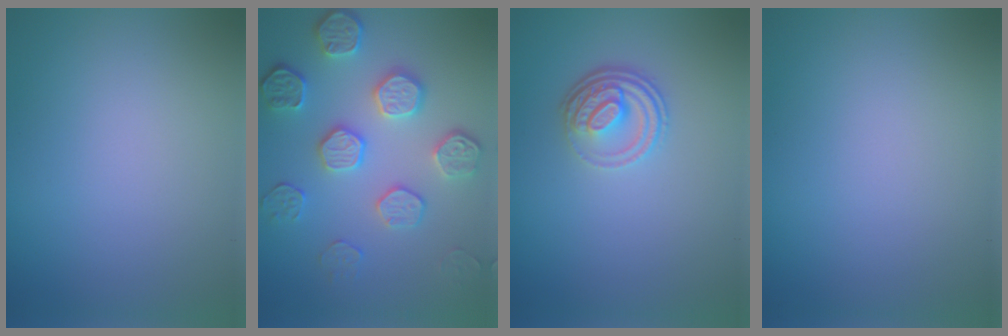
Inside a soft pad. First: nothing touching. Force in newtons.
{"total": 5.0, "press": 4.3, "slide": 2.5}
{"total": 3.7, "press": 2.6, "slide": 2.6}
{"total": 0.0}